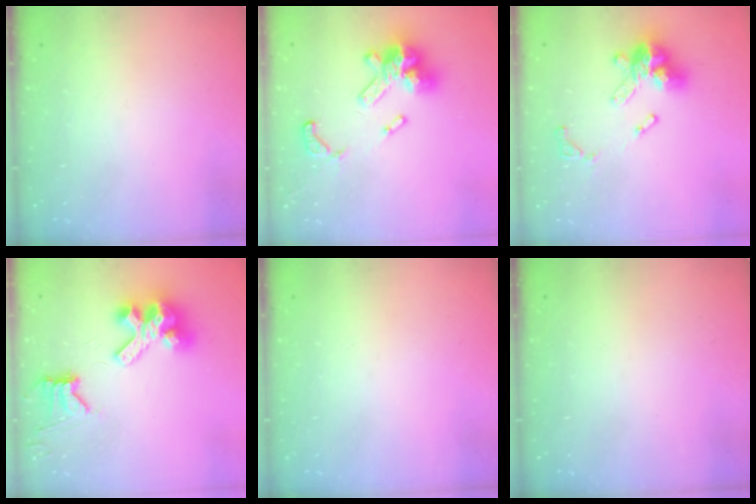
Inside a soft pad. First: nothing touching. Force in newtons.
{"total": 15.1, "press": 15.1, "slide": 1.0}
{"total": 15.2, "press": 15.1, "slide": 1.7}
{"total": 11.8, "press": 11.7, "slide": 1.4}
{"total": 0.0}
{"total": 0.0}